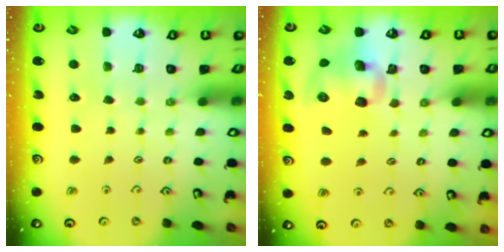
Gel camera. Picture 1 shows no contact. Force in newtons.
{"total": 10.3, "press": 10.2, "slide": 1.5}